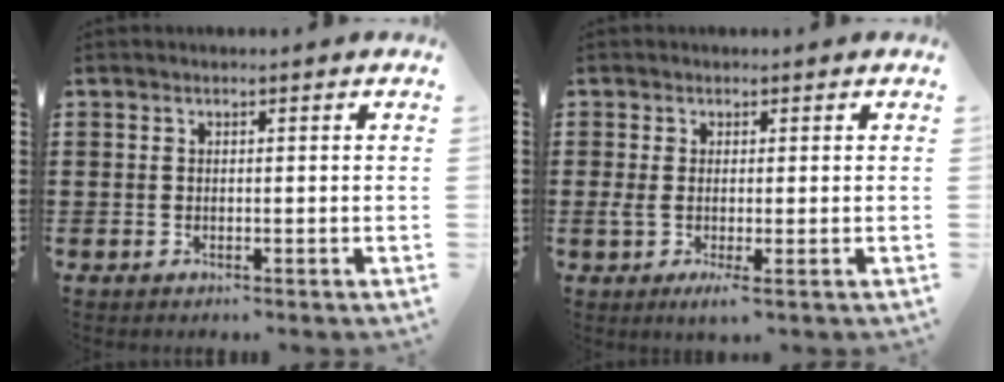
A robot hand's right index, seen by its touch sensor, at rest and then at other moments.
{"total": 2.4, "force": [-0.6, 0.5, 2.3], "torque": [-0.050, -0.004, -0.013]}